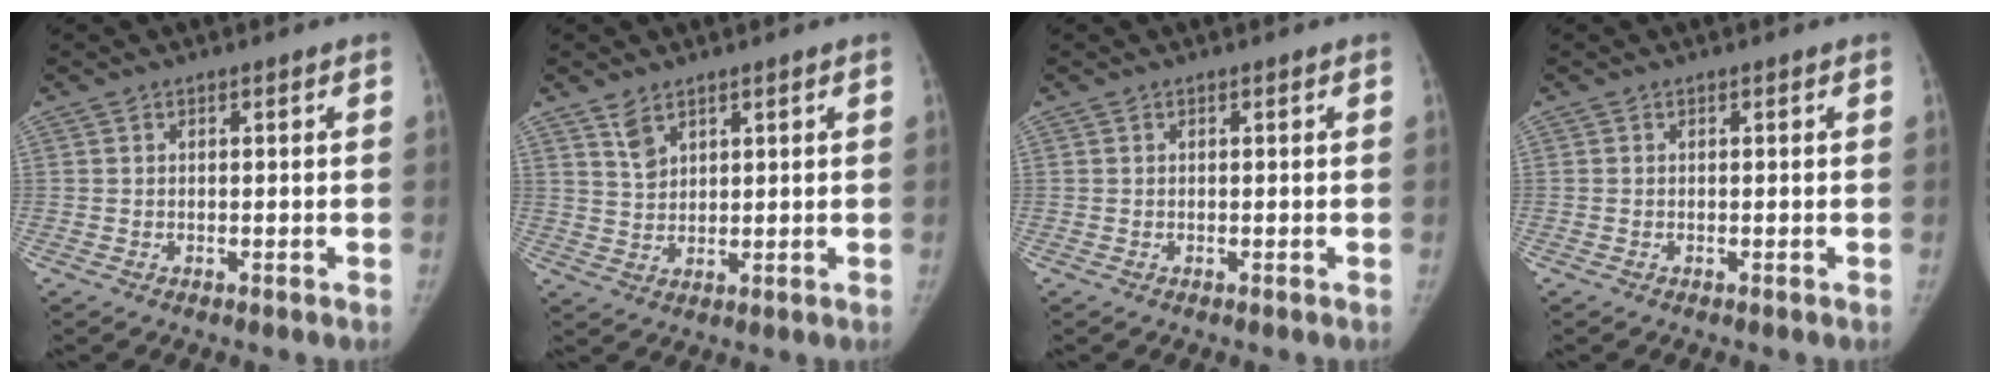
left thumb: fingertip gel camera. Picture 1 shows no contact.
{"total": 3.6, "force": [2.6, 1.9, 1.6], "torque": [-0.020, -0.023, 0.057]}
{"total": 0.0}
{"total": 0.0}